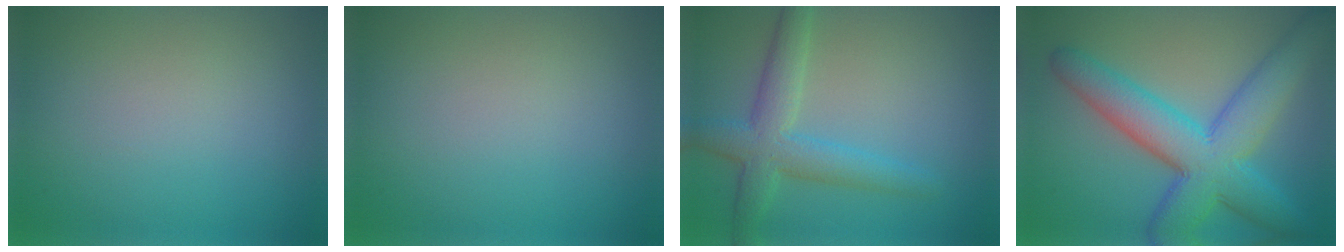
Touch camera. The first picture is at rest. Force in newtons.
{"total": 0.0}
{"total": 4.7, "press": 4.7, "slide": 0.1}
{"total": 9.3, "press": 9.3, "slide": 0.1}